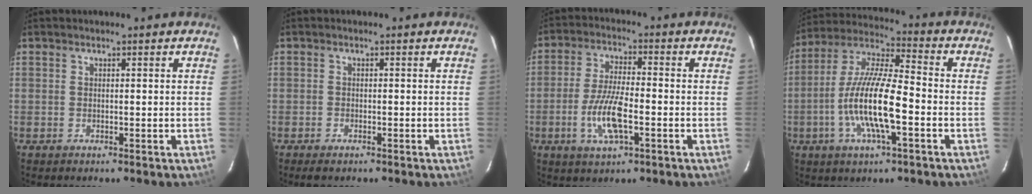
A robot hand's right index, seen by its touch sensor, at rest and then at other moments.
{"total": 1.8, "force": [-1.4, 0.7, 0.9], "torque": [-0.021, -0.003, -0.027]}
{"total": 11.3, "force": [-3.7, 3.3, 10.2], "torque": [-0.210, -0.006, -0.072]}
{"total": 14.9, "force": [-4.4, 3.2, 13.9], "torque": [-0.279, -0.004, -0.089]}